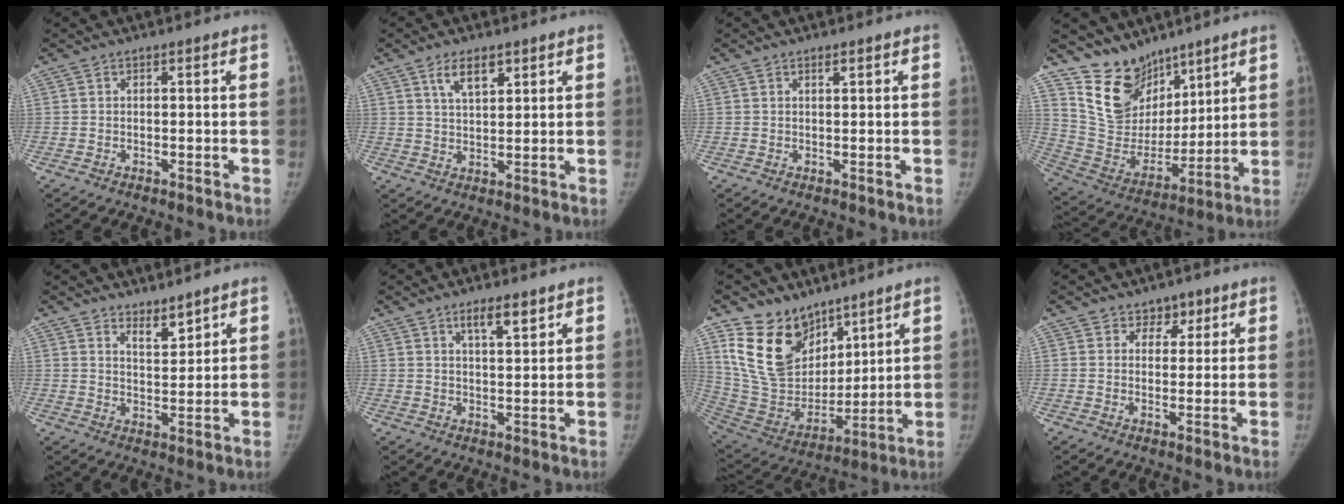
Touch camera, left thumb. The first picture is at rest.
{"total": 5.3, "force": [3.1, 2.3, 3.7], "torque": [-0.051, -0.018, 0.057]}
{"total": 0.8, "force": [0.6, 0.2, 0.6], "torque": [-0.008, -0.003, 0.009]}
{"total": 15.2, "force": [11.5, 9.2, 3.9], "torque": [-0.025, -0.077, 0.229]}
{"total": 4.3, "force": [3.6, 1.4, 1.8], "torque": [-0.016, -0.034, 0.064]}
{"total": 5.0, "force": [3.2, 1.4, 3.6], "torque": [-0.049, -0.022, 0.054]}
{"total": 18.2, "force": [11.4, 11.9, 7.7], "torque": [-0.097, -0.067, 0.236]}
{"total": 3.6, "force": [2.2, 2.7, 0.9], "torque": [0.022, -0.010, 0.028]}